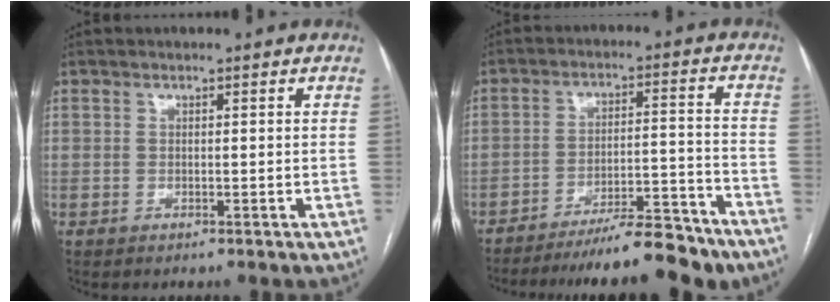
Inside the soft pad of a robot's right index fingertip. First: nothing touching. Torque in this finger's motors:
{"motor_torque": [1.06, -1.00, 0.74, 0.14]}